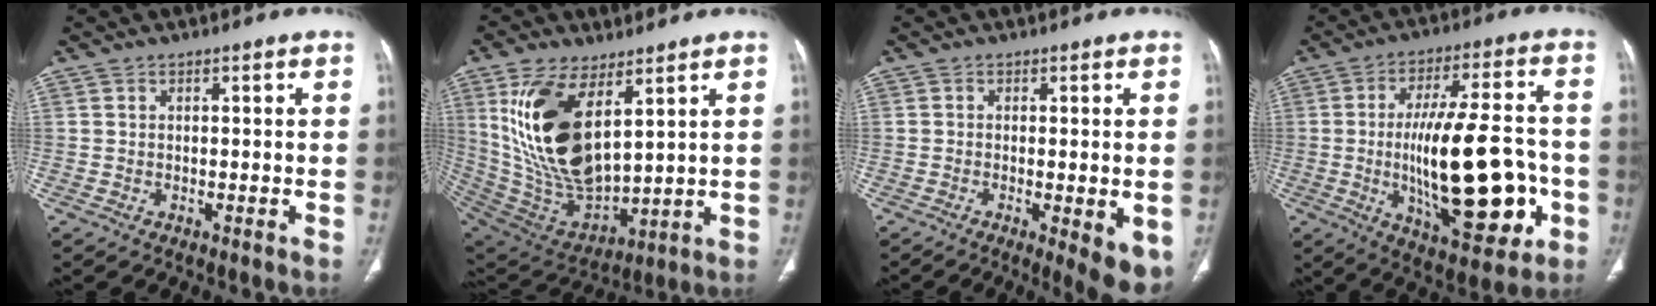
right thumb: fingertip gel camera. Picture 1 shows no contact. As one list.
[{"total": 20.3, "force": [7.4, 9.6, 16.4], "torque": [-0.308, -0.033, 0.161]}, {"total": 8.0, "force": [-2.5, 2.3, 7.3], "torque": [-0.094, -0.018, -0.034]}, {"total": 24.0, "force": [-4.1, 9.4, 21.7], "torque": [-0.327, 0.015, -0.044]}]